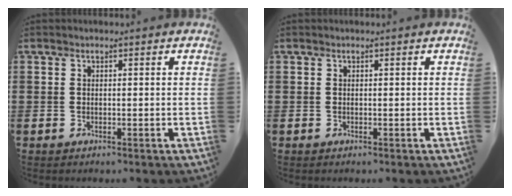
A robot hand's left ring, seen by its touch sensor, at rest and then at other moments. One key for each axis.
{"total": 0.0}